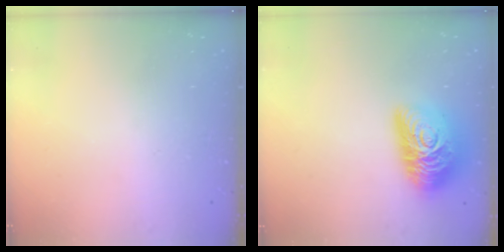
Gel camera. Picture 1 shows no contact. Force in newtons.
{"total": 17.2, "press": 17.2, "slide": 0.8}